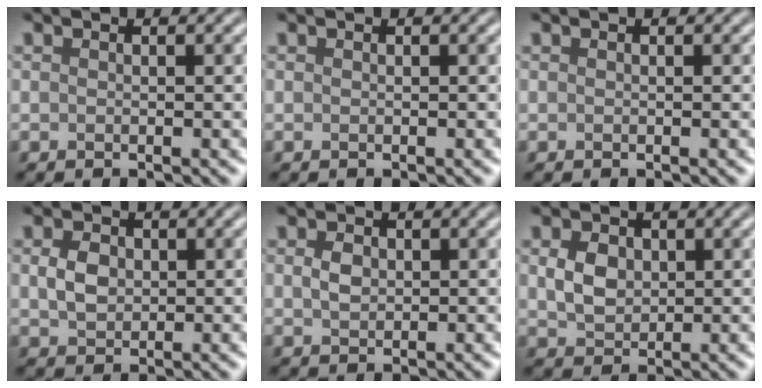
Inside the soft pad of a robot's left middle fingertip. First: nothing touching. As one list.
[{"total": 0.0}, {"total": 0.0}, {"total": 2.5, "force": [0.3, 2.0, 1.5], "torque": [-0.036, 0.002, 0.005]}, {"total": 1.6, "force": [0.3, 1.2, 1.0], "torque": [-0.023, 0.002, 0.005]}, {"total": 2.8, "force": [0.6, 2.2, 1.6], "torque": [-0.040, 0.001, 0.011]}]